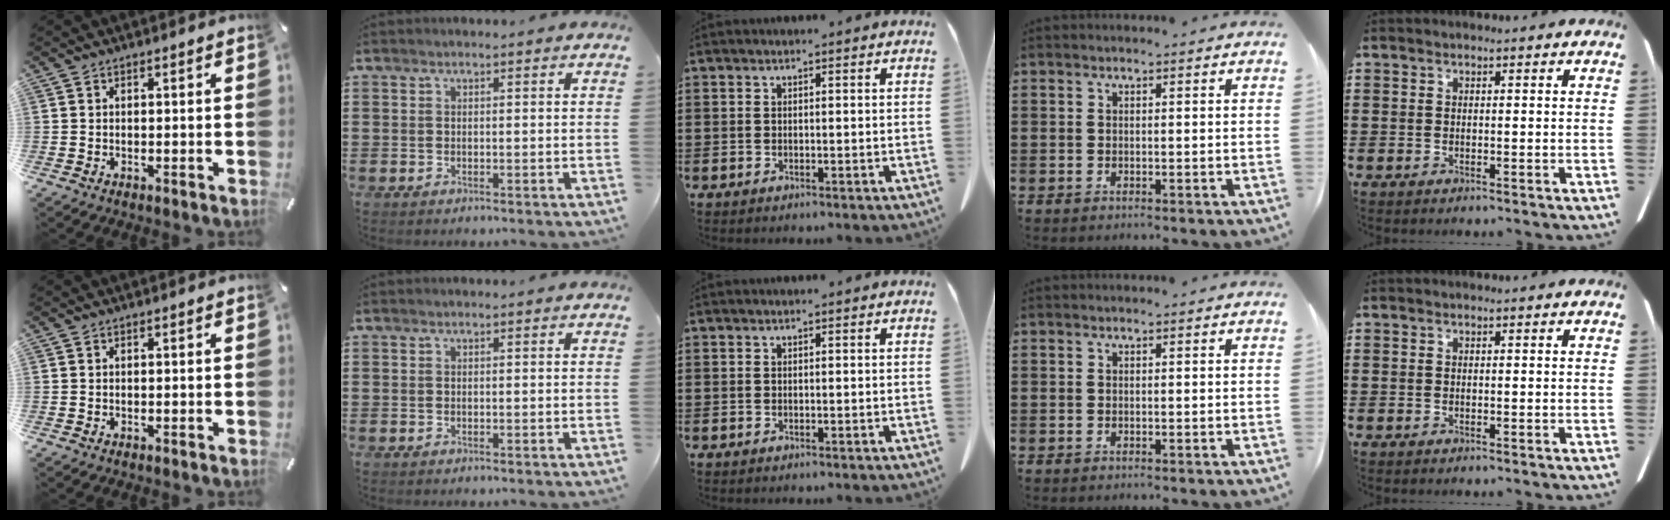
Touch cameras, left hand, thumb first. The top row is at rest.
{}